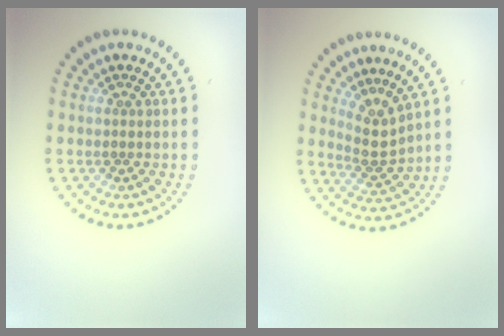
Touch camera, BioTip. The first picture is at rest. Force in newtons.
{"total": 2.8, "press": 1.8, "slide": 2.1}